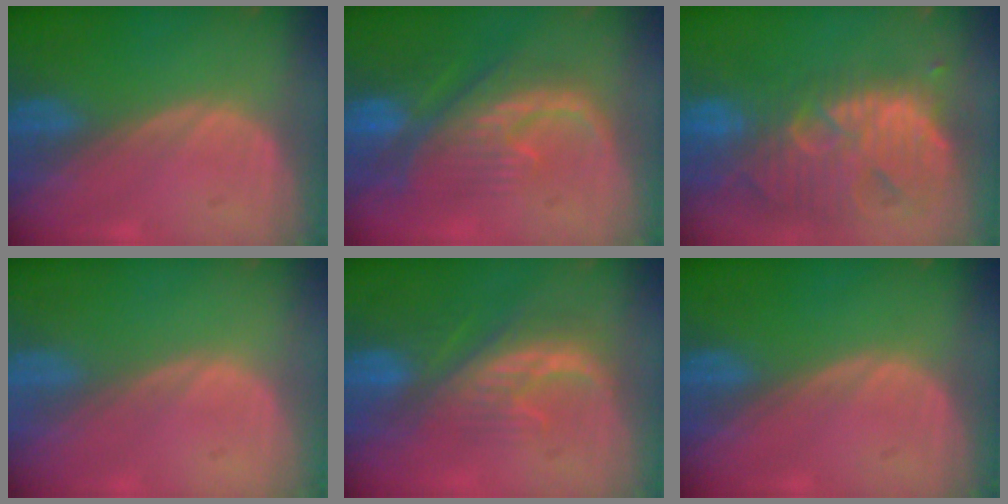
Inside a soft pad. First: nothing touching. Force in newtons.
{"total": 10.3, "press": 9.1, "slide": 4.9}
{"total": 13.6, "press": 11.6, "slide": 7.2}
{"total": 0.0}
{"total": 8.0, "press": 7.4, "slide": 3.1}
{"total": 0.0}